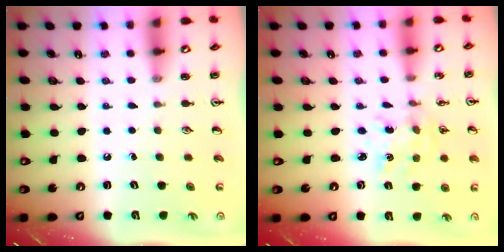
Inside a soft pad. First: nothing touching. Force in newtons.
{"total": 1.4, "press": 1.4, "slide": 0.2}